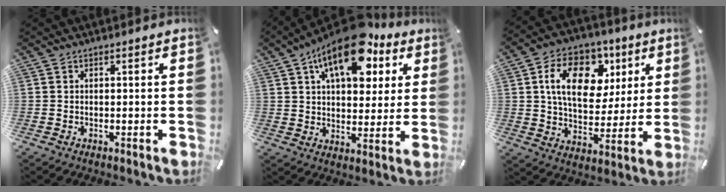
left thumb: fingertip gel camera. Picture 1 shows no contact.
{"total": 17.2, "force": [9.2, 9.1, 11.4], "torque": [-0.176, -0.034, 0.155]}
{"total": 16.3, "force": [5.6, 11.3, 10.4], "torque": [-0.160, -0.002, 0.101]}